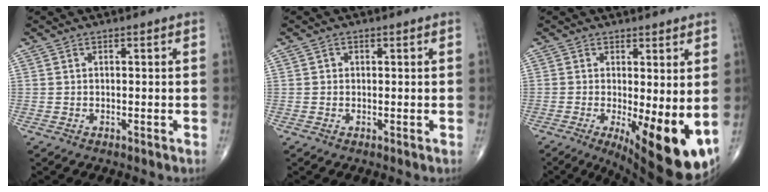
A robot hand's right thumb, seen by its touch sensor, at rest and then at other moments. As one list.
[{"total": 0.8, "force": [0.1, 0.7, 0.2], "torque": [0.001, 0.001, 0.000]}, {"total": 14.3, "force": [-2.6, 4.6, 13.3], "torque": [-0.175, -0.029, -0.021]}]